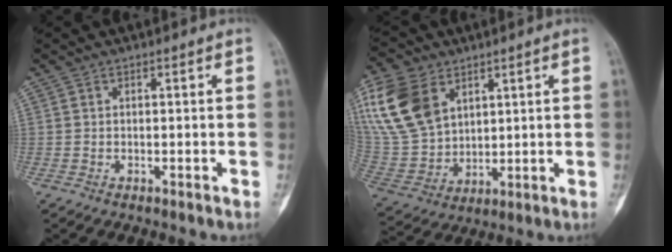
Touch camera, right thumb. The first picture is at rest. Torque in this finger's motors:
{"motor_torque": [-0.40, 1.35, 1.40, 0.63, 0.13]}